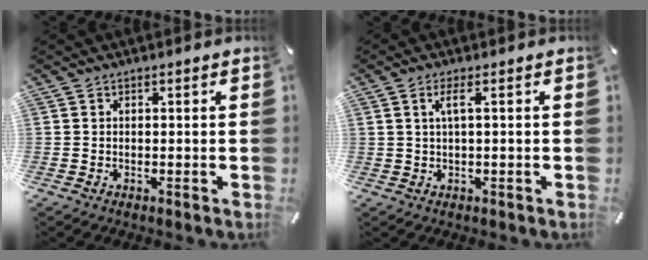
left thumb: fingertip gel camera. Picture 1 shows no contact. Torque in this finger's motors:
{"motor_torque": [0.19, -0.16, -0.09, 0.25, -0.07]}